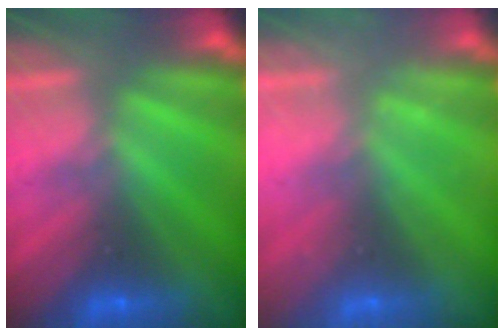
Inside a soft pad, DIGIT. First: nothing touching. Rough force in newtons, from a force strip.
{"total": 2.2}